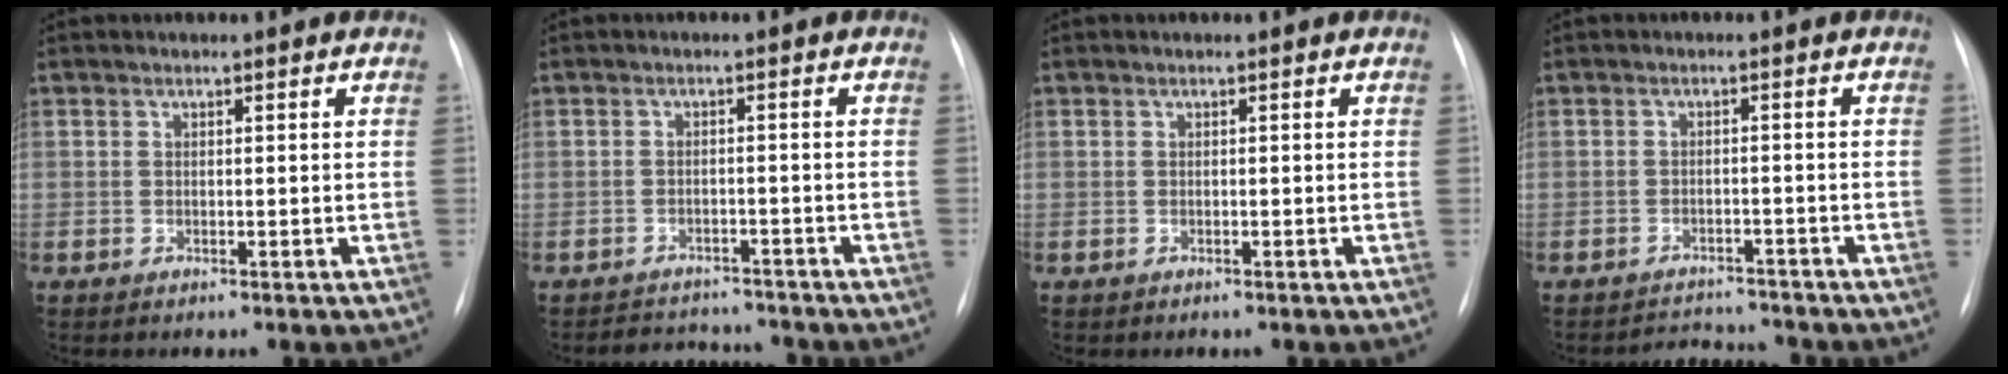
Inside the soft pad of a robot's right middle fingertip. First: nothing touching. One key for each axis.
{"total": 6.4, "fx": -6.1, "fy": 1.7, "fz": 0.6, "tx": -0.007, "ty": 0.007, "tz": -0.083}
{"total": 0.0}
{"total": 4.7, "fx": -4.6, "fy": 1.0, "fz": -0.1, "tx": 0.000, "ty": 0.007, "tz": -0.067}